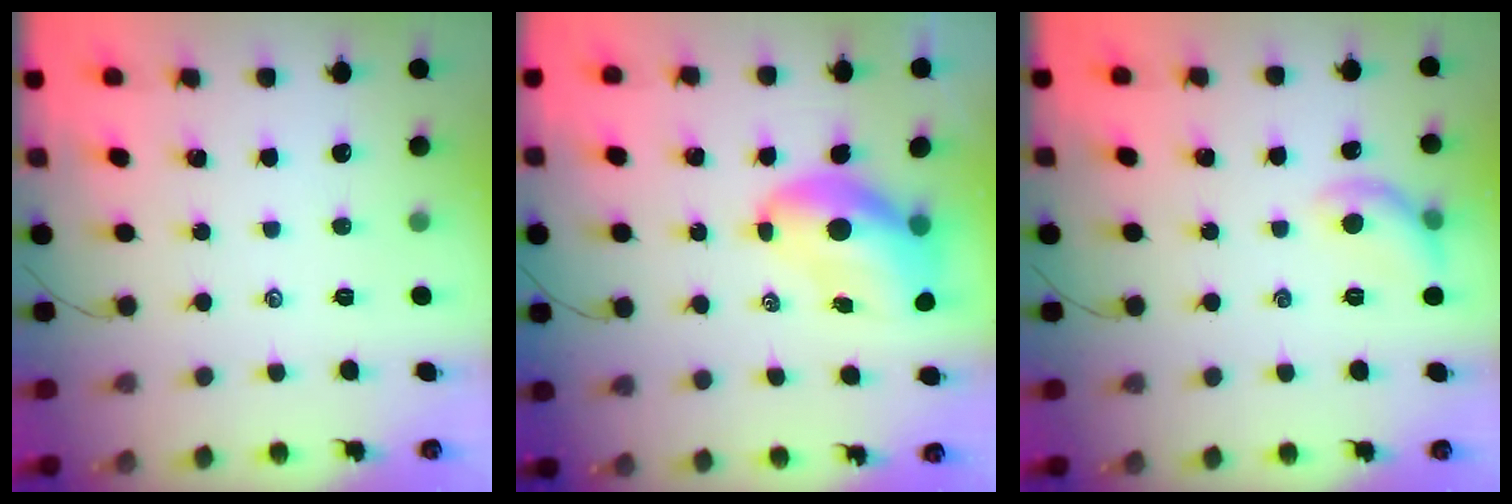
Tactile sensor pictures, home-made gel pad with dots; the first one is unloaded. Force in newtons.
{"total": 10.5, "press": 10.2, "slide": 2.5}
{"total": 8.2, "press": 8.1, "slide": 0.5}